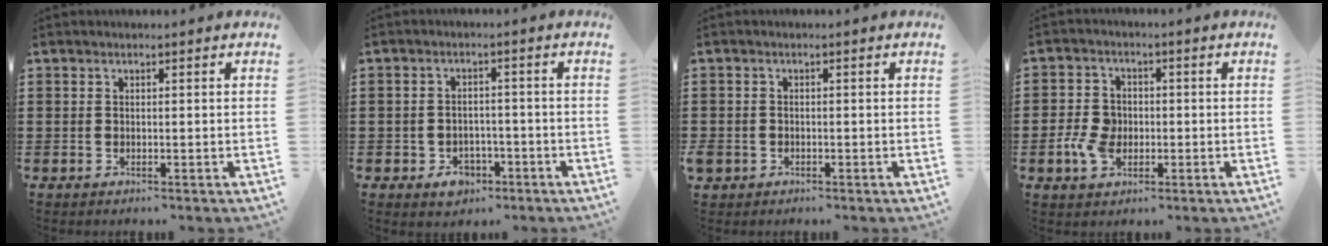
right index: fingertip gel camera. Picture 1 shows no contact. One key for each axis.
{"total": 3.3, "fx": -2.1, "fy": 2.2, "fz": 1.2, "tx": -0.026, "ty": 0.003, "tz": -0.041}
{"total": 1.3, "fx": -0.7, "fy": 1.1, "fz": 0.2, "tx": -0.006, "ty": 0.001, "tz": -0.017}
{"total": 5.5, "fx": -1.3, "fy": 4.1, "fz": 3.3, "tx": -0.088, "ty": 0.004, "tz": -0.029}